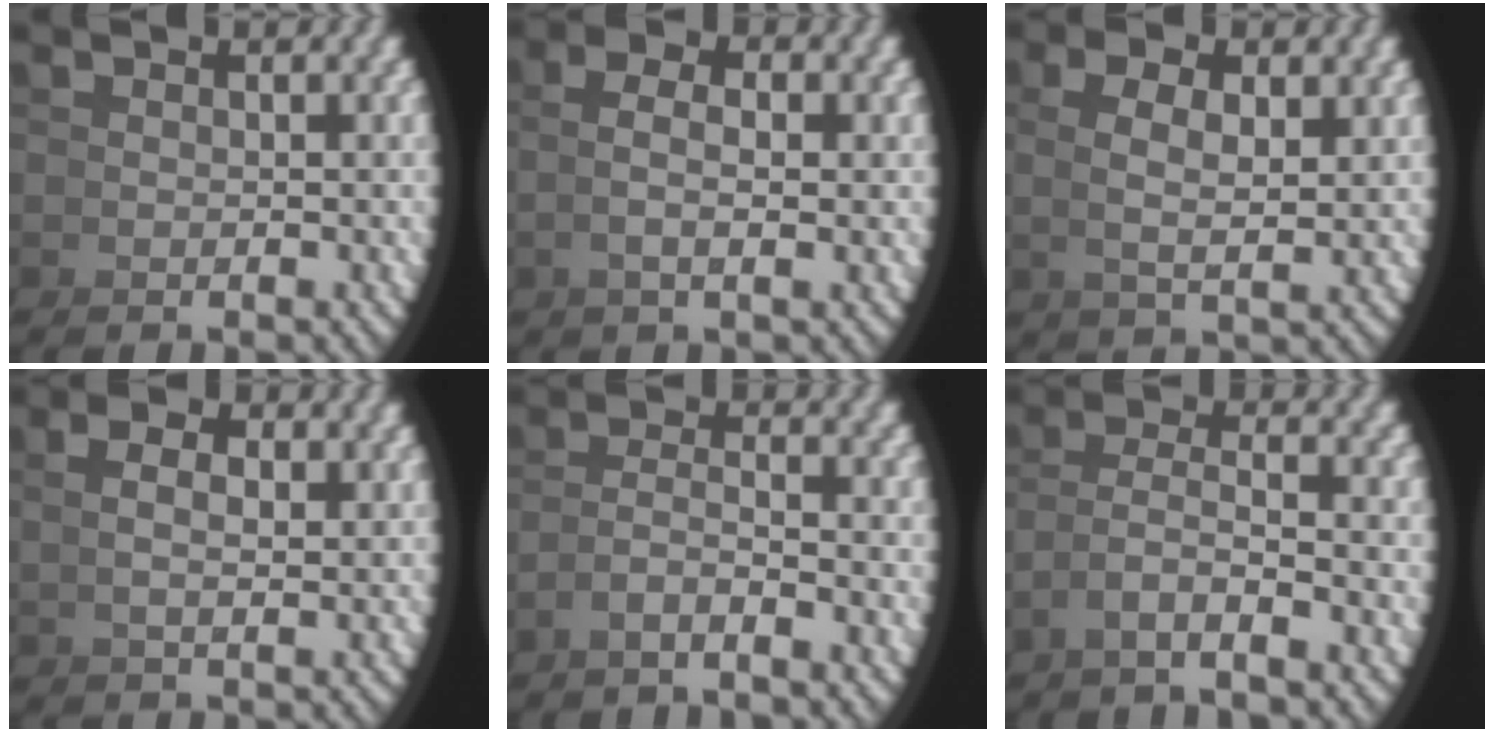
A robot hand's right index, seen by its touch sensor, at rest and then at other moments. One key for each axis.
{"total": 2.2, "fx": 0.7, "fy": 0.0, "fz": 2.1, "tx": -0.043, "ty": 0.004, "tz": 0.013}
{"total": 2.9, "fx": 1.5, "fy": 0.3, "fz": 2.5, "tx": -0.041, "ty": 0.002, "tz": 0.034}
{"total": 2.0, "fx": 1.3, "fy": -0.2, "fz": 1.5, "tx": -0.022, "ty": 0.003, "tz": 0.030}
{"total": 2.2, "fx": -1.2, "fy": 0.0, "fz": 1.9, "tx": -0.032, "ty": -0.005, "tz": -0.020}
{"total": 3.2, "fx": -0.6, "fy": 1.2, "fz": 2.9, "tx": -0.063, "ty": -0.011, "tz": -0.006}